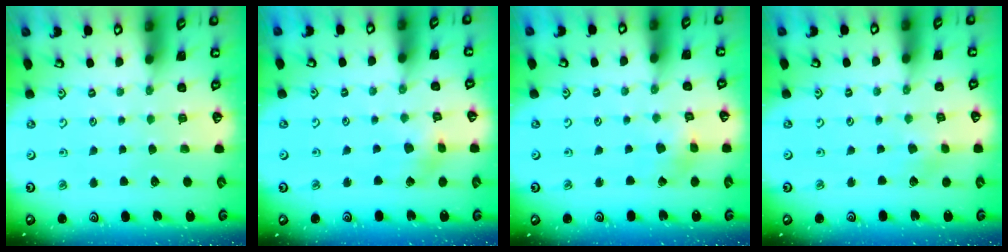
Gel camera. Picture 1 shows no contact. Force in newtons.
{"total": 3.2, "press": 3.2, "slide": 0.6}
{"total": 2.9, "press": 2.9, "slide": 0.2}
{"total": 1.8, "press": 1.8, "slide": 0.2}